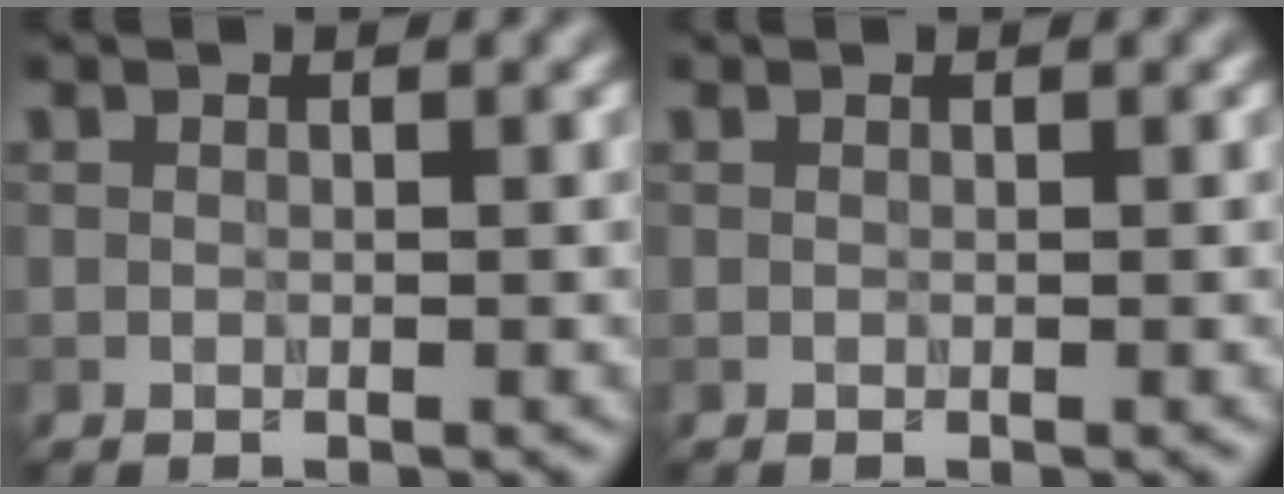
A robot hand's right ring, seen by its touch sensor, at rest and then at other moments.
{"total": 0.0}